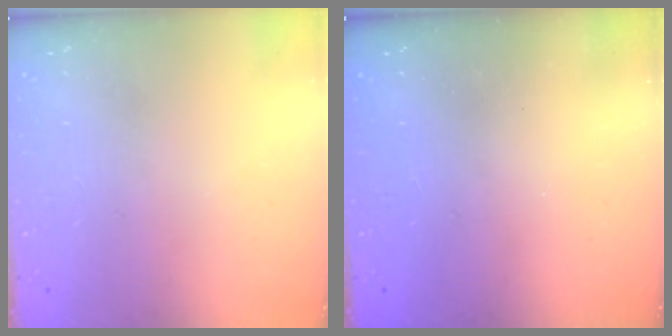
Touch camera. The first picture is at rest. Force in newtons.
{"total": 2.5, "press": 2.3, "slide": 0.8}